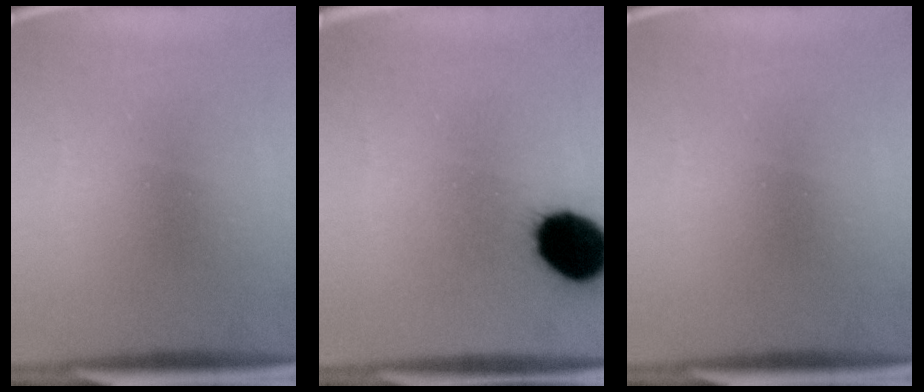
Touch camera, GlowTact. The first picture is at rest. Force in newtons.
{"total": 15.4}
{"total": 0.0}